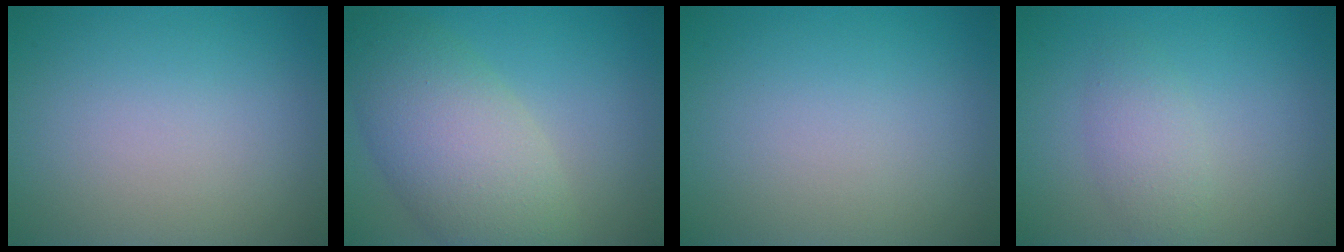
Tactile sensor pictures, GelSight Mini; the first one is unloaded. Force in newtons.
{"total": 7.6, "press": 7.5, "slide": 0.6}
{"total": 0.0}
{"total": 2.2, "press": 2.2, "slide": 0.0}